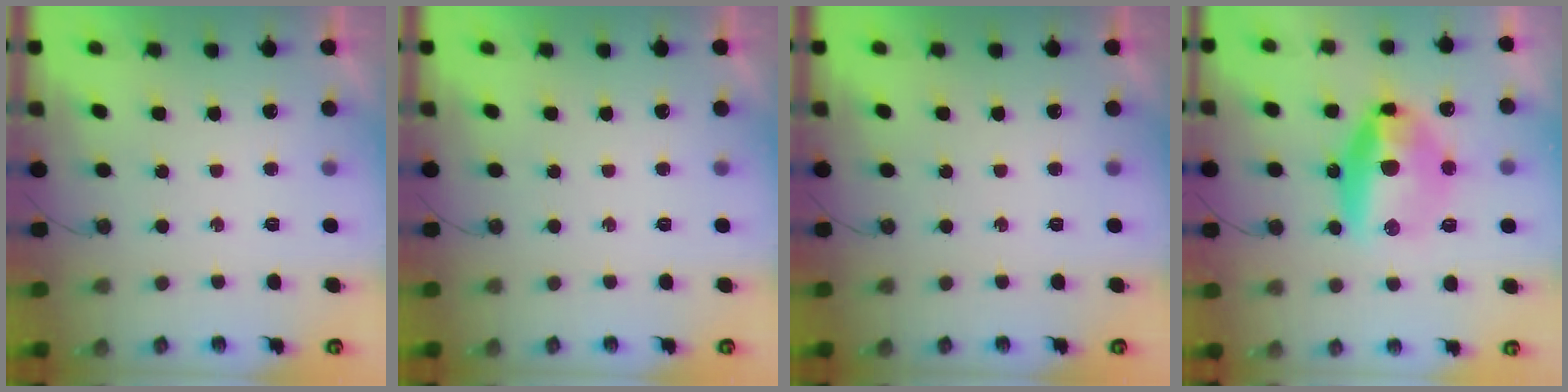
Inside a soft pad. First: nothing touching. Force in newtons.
{"total": 0.0}
{"total": 0.0}
{"total": 14.8, "press": 14.7, "slide": 1.5}